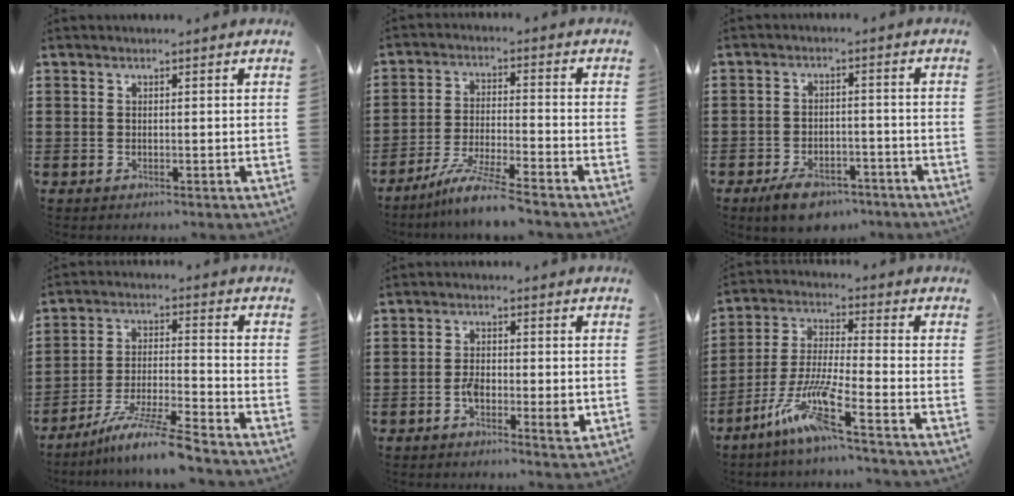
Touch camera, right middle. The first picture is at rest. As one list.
[{"total": 7.2, "force": [-6.2, -0.4, 3.7], "torque": [-0.085, -0.019, -0.119]}, {"total": 4.9, "force": [-4.2, 1.8, 1.6], "torque": [-0.032, 0.009, -0.080]}, {"total": 9.1, "force": [-7.7, -0.4, 4.8], "torque": [-0.098, -0.008, -0.150]}, {"total": 4.4, "force": [-1.4, 1.8, 3.8], "torque": [-0.062, 0.002, -0.028]}, {"total": 9.1, "force": [-6.1, 0.5, 6.7], "torque": [-0.148, -0.013, -0.122]}]